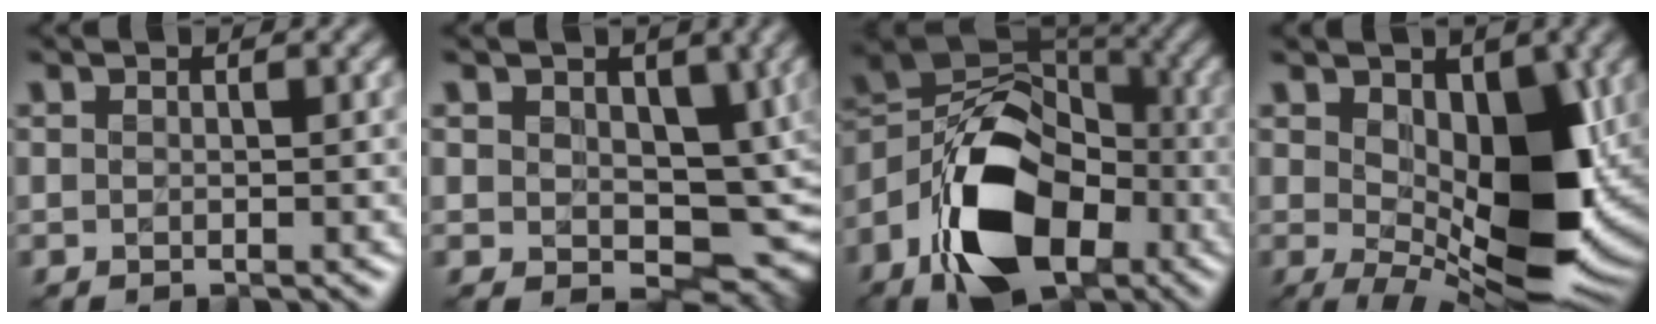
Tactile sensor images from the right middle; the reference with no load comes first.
{"total": 6.5, "force": [-0.1, 4.7, 4.5], "torque": [-0.054, -0.020, -0.004]}
{"total": 13.7, "force": [-6.1, 8.5, 8.9], "torque": [-0.174, -0.020, -0.120]}
{"total": 9.9, "force": [1.3, 4.5, 8.8], "torque": [-0.135, -0.010, 0.021]}